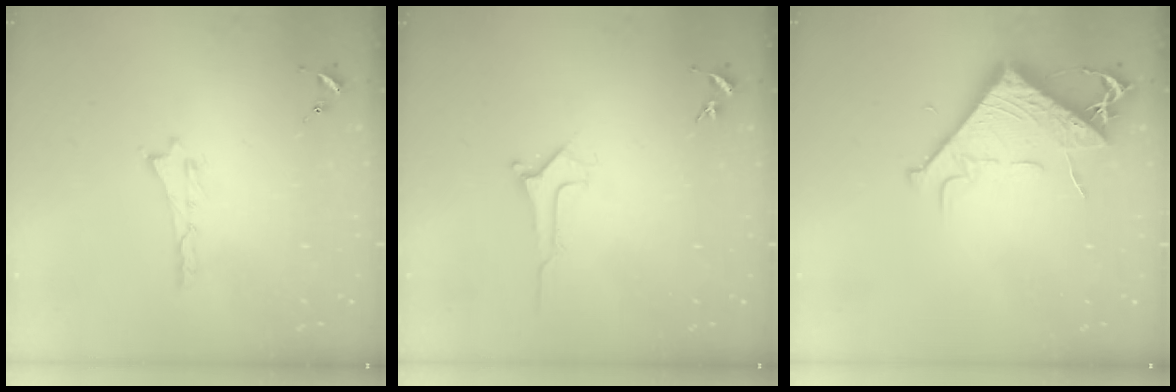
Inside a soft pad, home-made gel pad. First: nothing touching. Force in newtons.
{"total": 1.0, "press": 1.0, "slide": 0.0}
{"total": 8.1, "press": 8.1, "slide": 1.1}